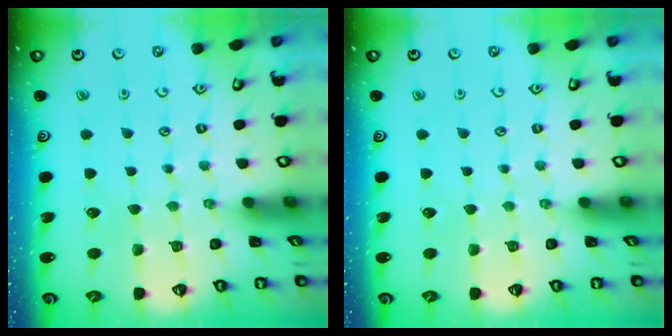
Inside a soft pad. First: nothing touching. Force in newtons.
{"total": 0.0}